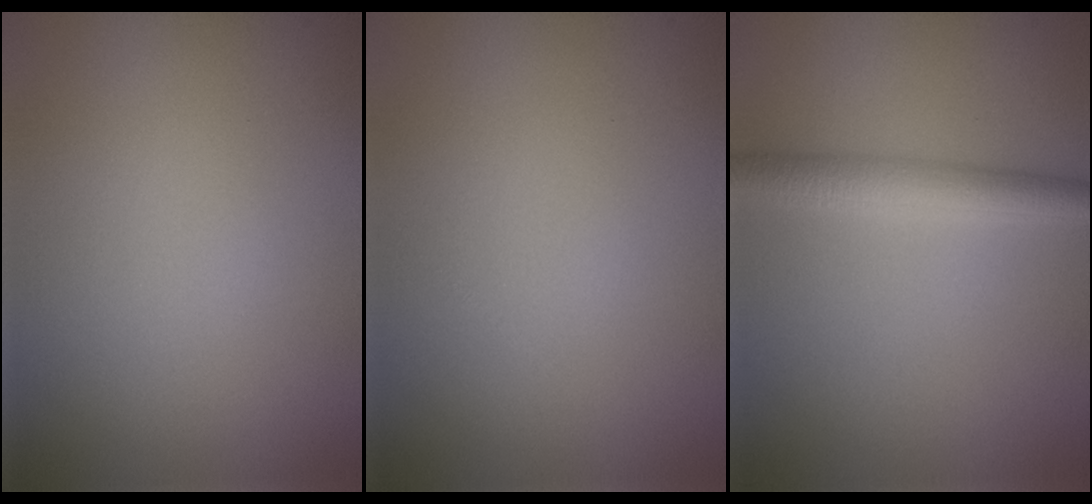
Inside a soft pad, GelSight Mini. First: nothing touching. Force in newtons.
{"total": 0.0}
{"total": 3.5, "press": 3.5, "slide": 0.1}